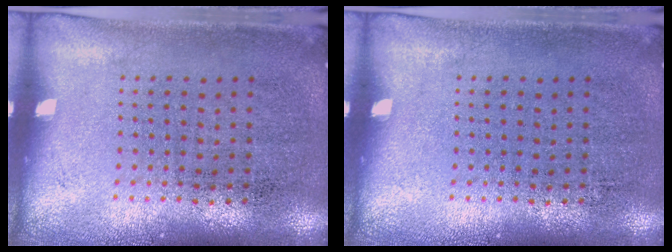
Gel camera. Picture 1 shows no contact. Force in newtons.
{"total": 0.0}